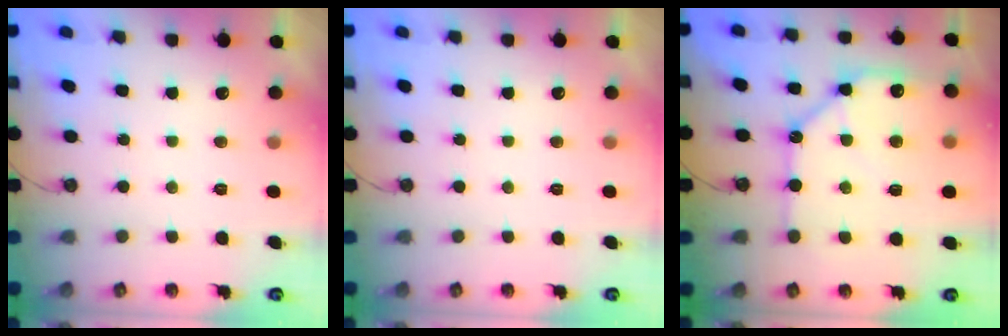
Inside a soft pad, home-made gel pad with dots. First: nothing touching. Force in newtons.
{"total": 0.0}
{"total": 14.9, "press": 14.8, "slide": 1.8}